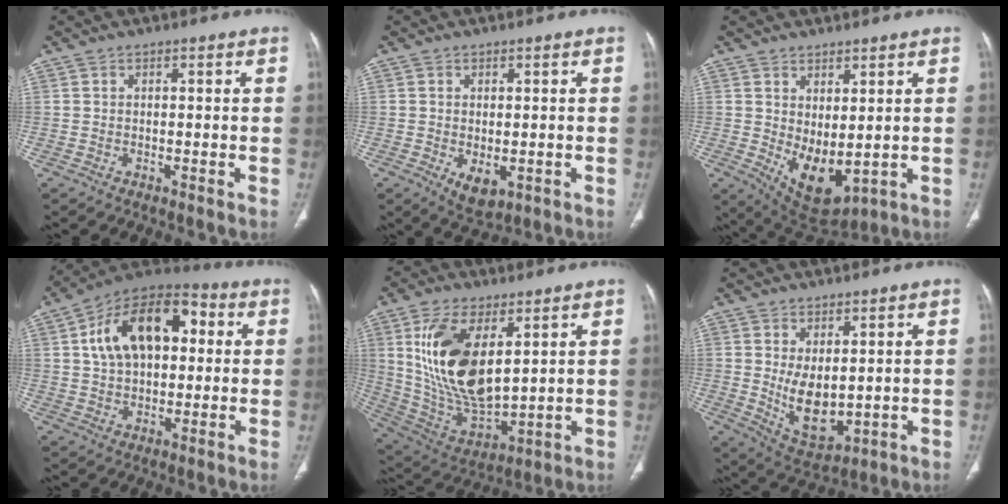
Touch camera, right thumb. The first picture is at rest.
{"total": 4.9, "force": [-1.2, 2.9, 3.8], "torque": [-0.057, -0.009, -0.004]}
{"total": 9.1, "force": [0.2, 4.9, 7.7], "torque": [-0.112, -0.020, 0.032]}
{"total": 18.7, "force": [4.1, 11.2, 14.4], "torque": [-0.208, 0.023, 0.059]}
{"total": 19.6, "force": [5.9, 9.7, 15.9], "torque": [-0.291, -0.027, 0.129]}
{"total": 9.2, "force": [0.8, 5.1, 7.6], "torque": [-0.109, -0.022, 0.041]}